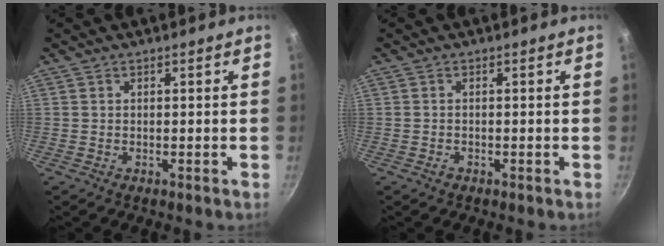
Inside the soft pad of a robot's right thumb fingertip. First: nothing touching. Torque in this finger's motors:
{"motor_torque": [-0.15, 0.01, -0.22, 0.04, 0.03]}